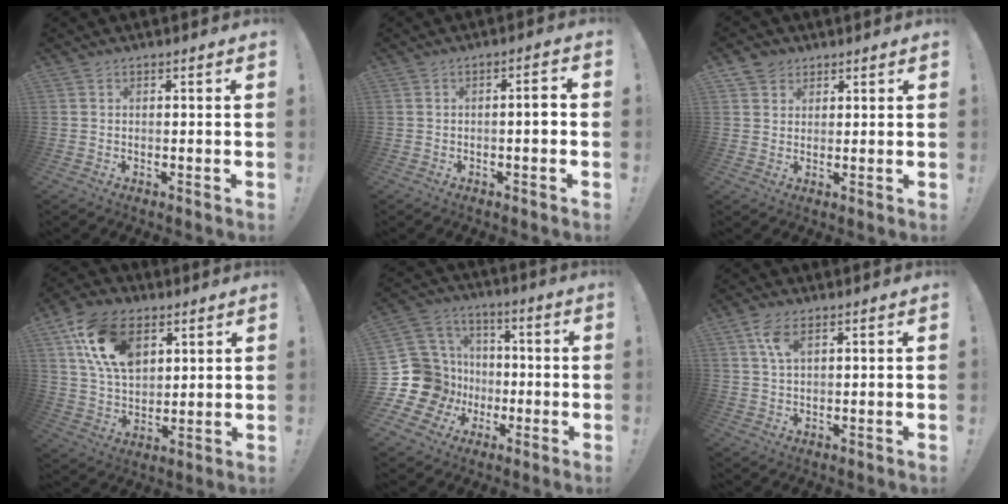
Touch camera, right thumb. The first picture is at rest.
{"total": 3.3, "force": [-0.8, 0.3, 3.2], "torque": [-0.064, 0.008, -0.016]}
{"total": 4.0, "force": [2.5, 3.1, 0.3], "torque": [0.002, -0.013, 0.045]}
{"total": 17.9, "force": [8.0, 11.4, 11.2], "torque": [-0.209, -0.023, 0.152]}
{"total": 20.4, "force": [-1.6, 18.1, 9.3], "torque": [-0.189, 0.006, 0.015]}
{"total": 5.6, "force": [2.6, 2.6, 4.2], "torque": [-0.076, -0.004, 0.048]}